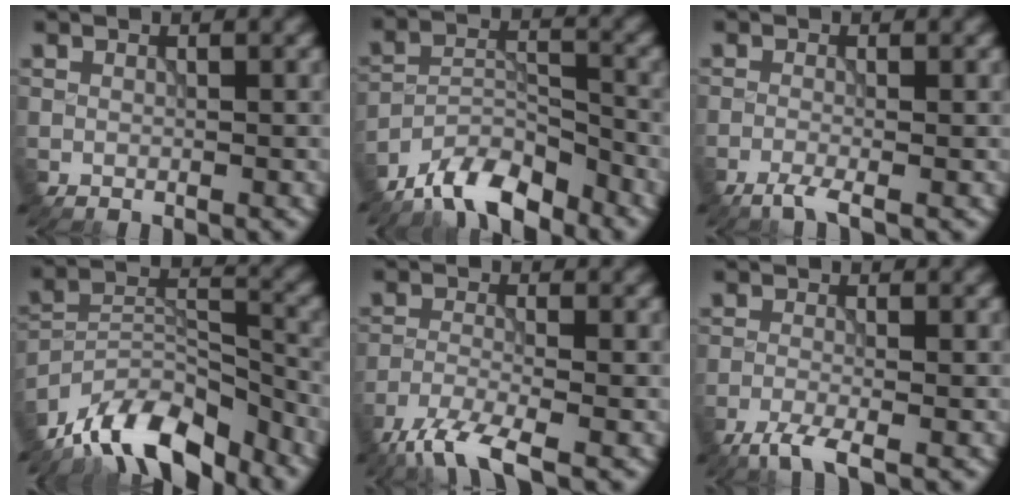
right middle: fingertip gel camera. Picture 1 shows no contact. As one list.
[{"total": 7.0, "force": [-5.9, 2.2, 3.0], "torque": [-0.044, -0.003, -0.118]}, {"total": 2.2, "force": [-1.4, 0.4, 1.6], "torque": [-0.026, -0.003, -0.038]}, {"total": 11.3, "force": [-9.1, 3.9, 5.4], "torque": [-0.086, 0.015, -0.177]}, {"total": 5.4, "force": [-4.2, 1.0, 3.3], "torque": [-0.065, -0.012, -0.089]}, {"total": 3.0, "force": [-2.1, 0.5, 2.0], "torque": [-0.040, -0.005, -0.053]}]